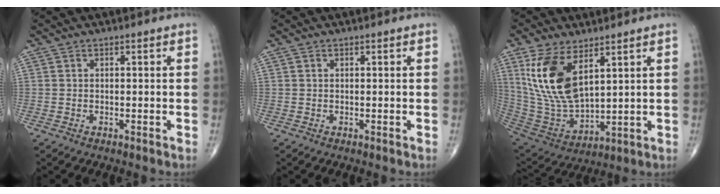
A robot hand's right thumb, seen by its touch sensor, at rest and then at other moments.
{"total": 0.0}
{"total": 16.0, "force": [6.8, 7.6, 12.3], "torque": [-0.234, -0.031, 0.149]}